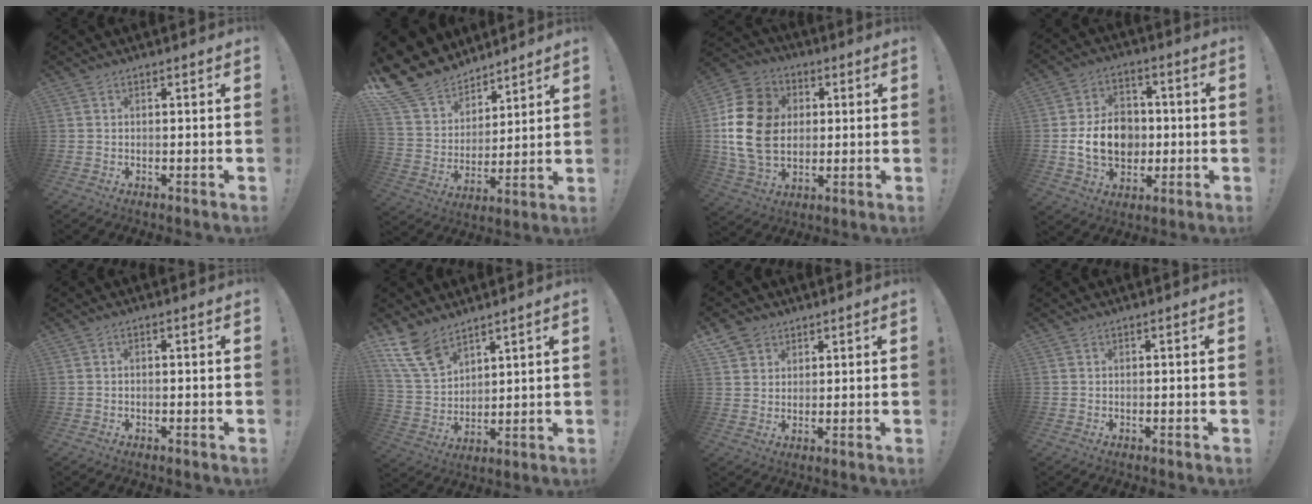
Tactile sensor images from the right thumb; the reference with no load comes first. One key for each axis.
{"total": 15.8, "fx": 12.0, "fy": 9.5, "fz": 4.0, "tx": -0.093, "ty": -0.087, "tz": 0.242}
{"total": 20.0, "fx": 1.8, "fy": 15.5, "fz": 12.5, "tx": -0.221, "ty": 0.010, "tz": 0.040}
{"total": 14.5, "fx": -1.3, "fy": 11.2, "fz": 9.1, "tx": -0.174, "ty": 0.013, "tz": -0.020}
{"total": 0.6, "fx": -0.4, "fy": 0.2, "fz": 0.4, "tx": -0.013, "ty": 0.003, "tz": -0.007}
{"total": 12.5, "fx": 9.1, "fy": 6.6, "fz": 5.5, "tx": -0.115, "ty": -0.049, "tz": 0.179}
{"total": 5.4, "fx": 3.6, "fy": 4.0, "fz": 0.7, "tx": -0.016, "ty": -0.019, "tz": 0.071}
{"total": 0.0}